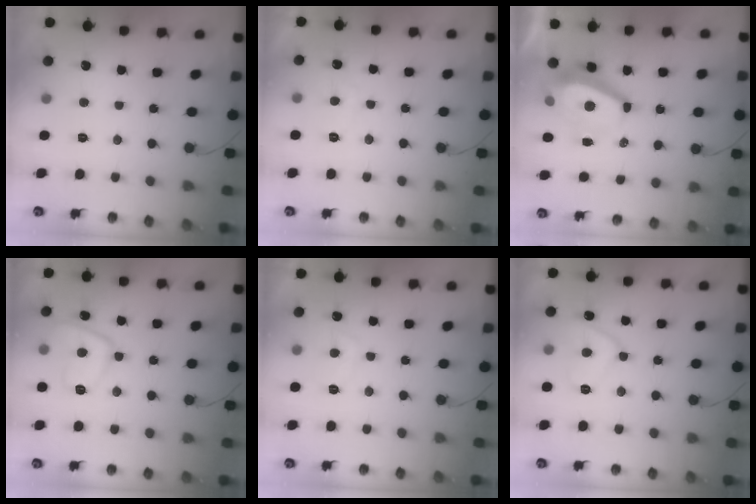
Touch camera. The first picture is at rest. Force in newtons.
{"total": 2.5, "press": 2.4, "slide": 0.8}
{"total": 8.9, "press": 8.9, "slide": 1.1}
{"total": 9.7, "press": 9.7, "slide": 0.8}
{"total": 3.5, "press": 3.4, "slide": 0.8}
{"total": 8.7, "press": 8.7, "slide": 0.8}